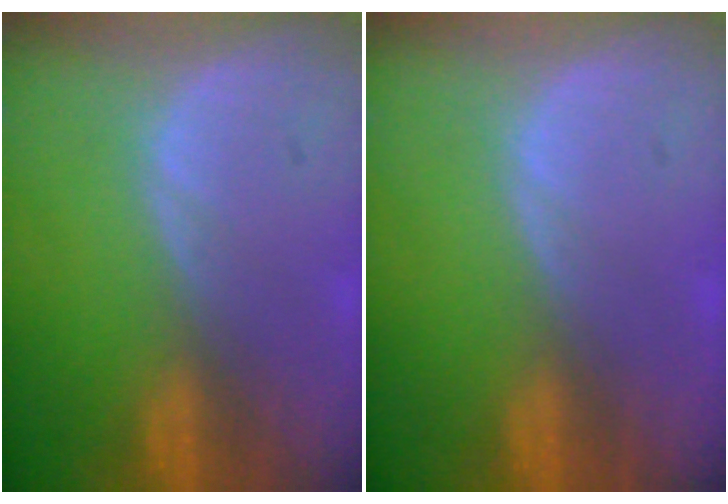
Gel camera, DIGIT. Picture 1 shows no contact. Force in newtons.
{"total": 0.0}